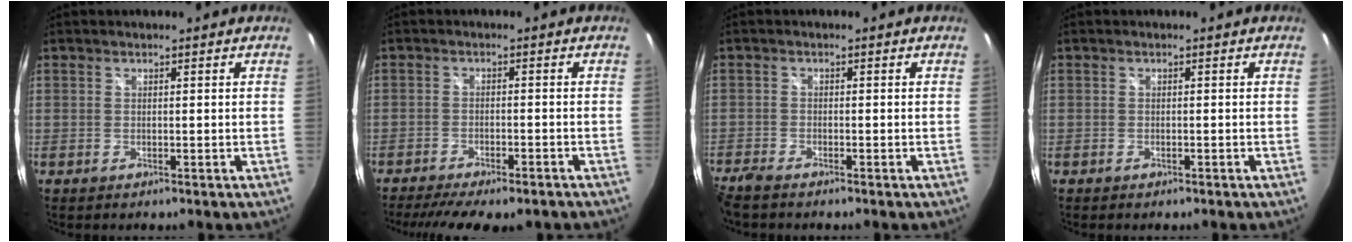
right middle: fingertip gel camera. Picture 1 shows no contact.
{"total": 12.3, "force": [-9.9, 3.2, 6.5], "torque": [-0.136, -0.036, -0.144]}
{"total": 4.6, "force": [-4.0, 0.7, 2.1], "torque": [-0.061, -0.021, -0.078]}
{"total": 0.7, "force": [-0.6, 0.3, 0.2], "torque": [-0.005, -0.003, -0.011]}